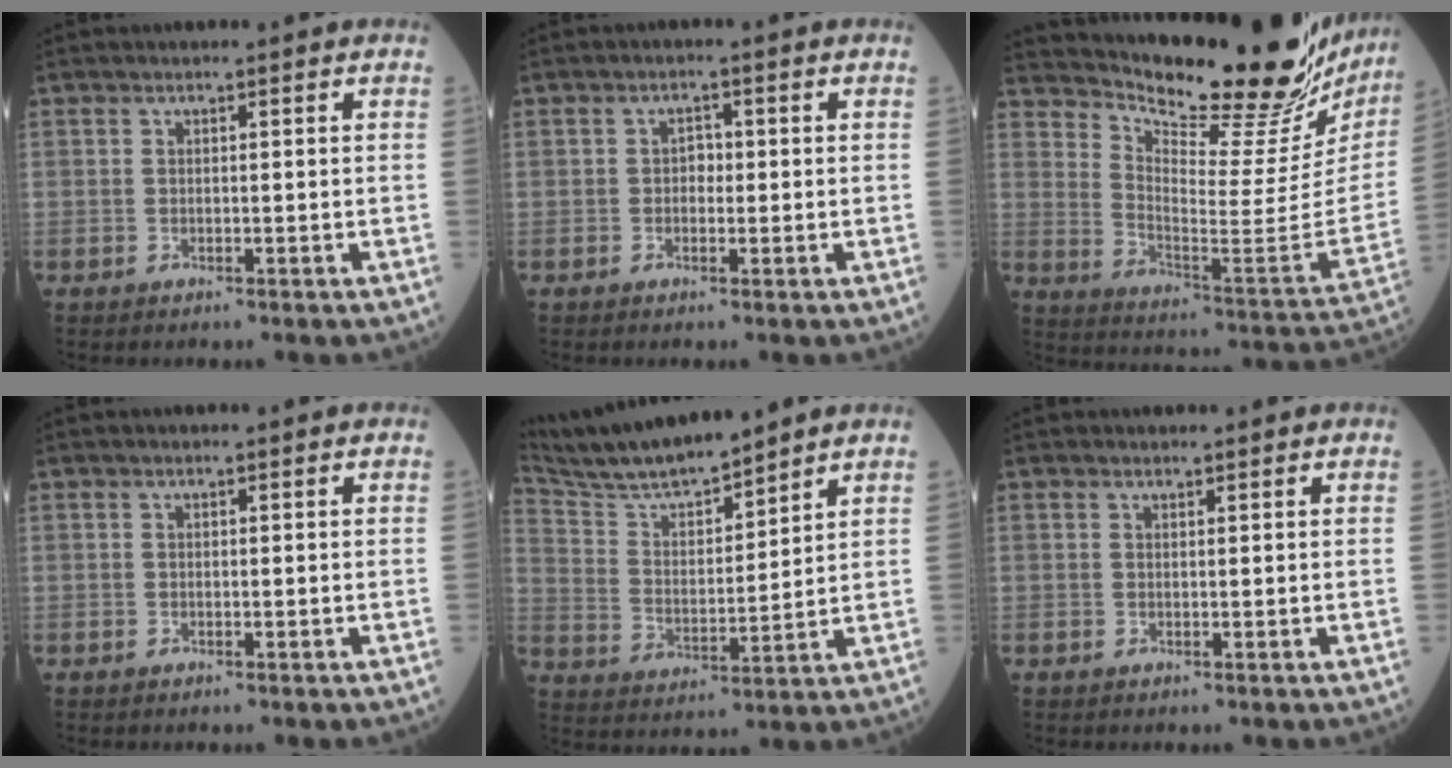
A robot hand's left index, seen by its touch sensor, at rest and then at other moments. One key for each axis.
{"total": 1.8, "fx": 0.0, "fy": 1.3, "fz": 1.2, "tx": -0.014, "ty": 0.005, "tz": -0.005}
{"total": 26.1, "fx": 23.7, "fy": 4.0, "fz": 10.3, "tx": -0.167, "ty": -0.101, "tz": 0.314}
{"total": 0.0}
{"total": 12.6, "fx": 11.7, "fy": 0.8, "fz": 4.6, "tx": -0.096, "ty": 0.013, "tz": 0.222}
{"total": 0.5, "fx": 0.5, "fy": 0.2, "fz": 0.0, "tx": -0.008, "ty": -0.004, "tz": 0.005}